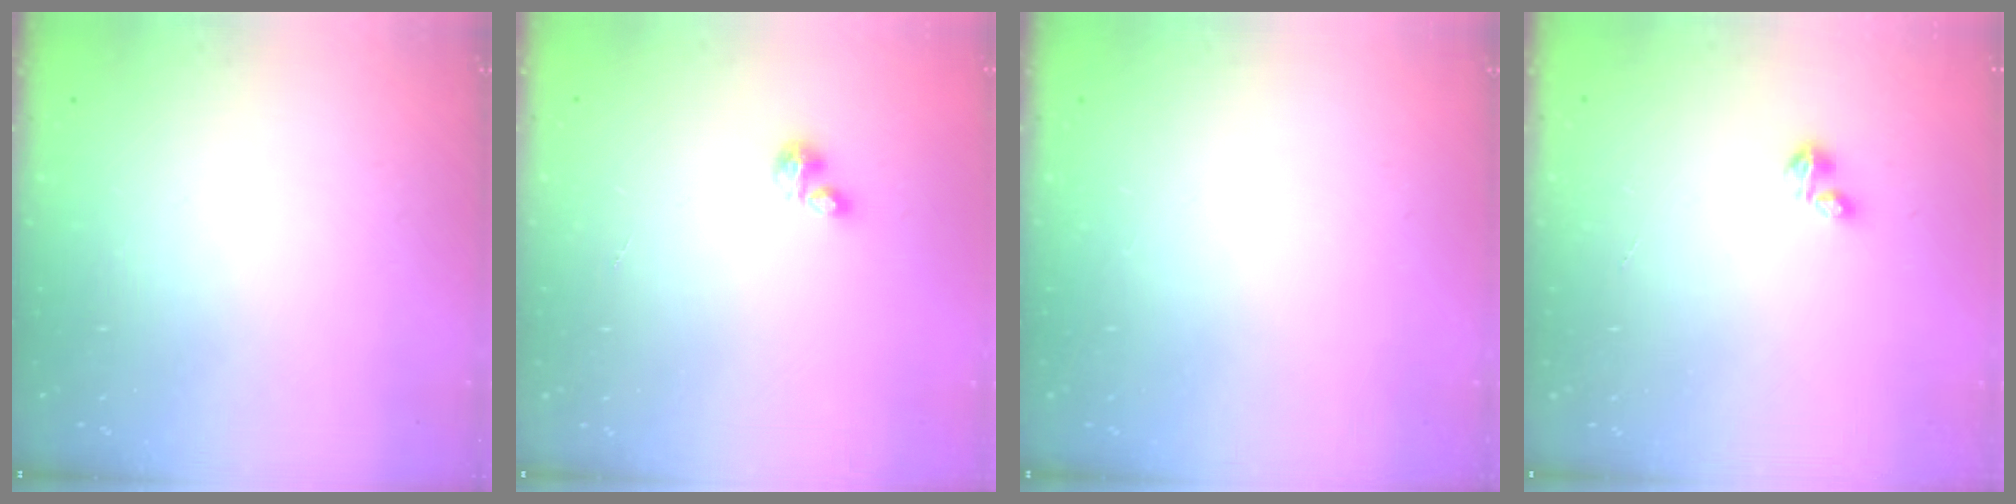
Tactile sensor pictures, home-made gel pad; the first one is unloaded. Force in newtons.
{"total": 2.1, "press": 2.1, "slide": 0.2}
{"total": 0.0}
{"total": 1.6, "press": 1.6, "slide": 0.3}